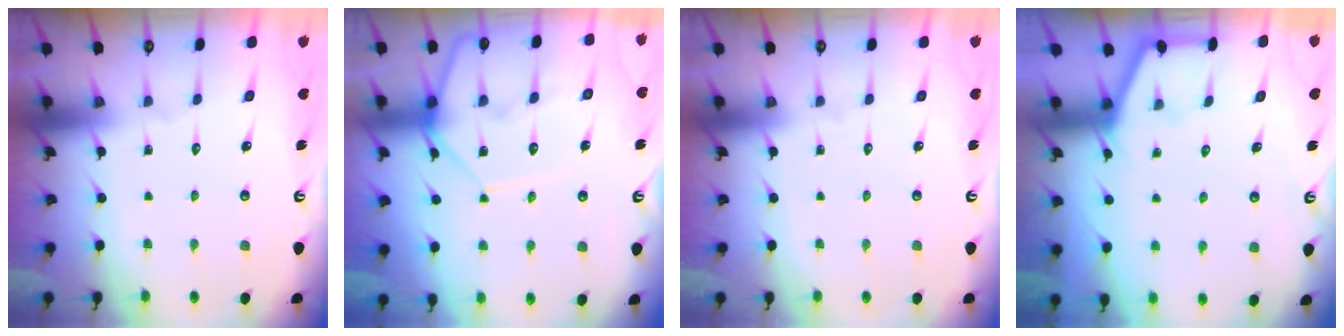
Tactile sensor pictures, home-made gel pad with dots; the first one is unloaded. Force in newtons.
{"total": 11.5, "press": 11.4, "slide": 1.0}
{"total": 0.0}
{"total": 1.9, "press": 1.9, "slide": 0.3}